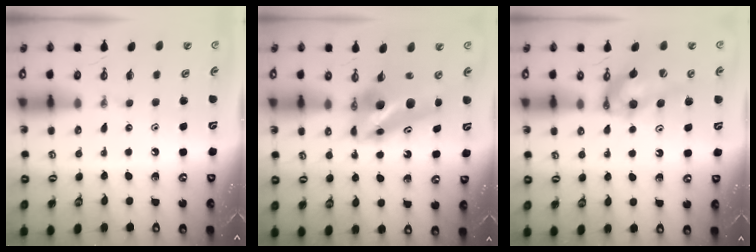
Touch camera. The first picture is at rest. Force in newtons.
{"total": 7.9, "press": 7.8, "slide": 0.8}
{"total": 11.7, "press": 11.7, "slide": 1.2}